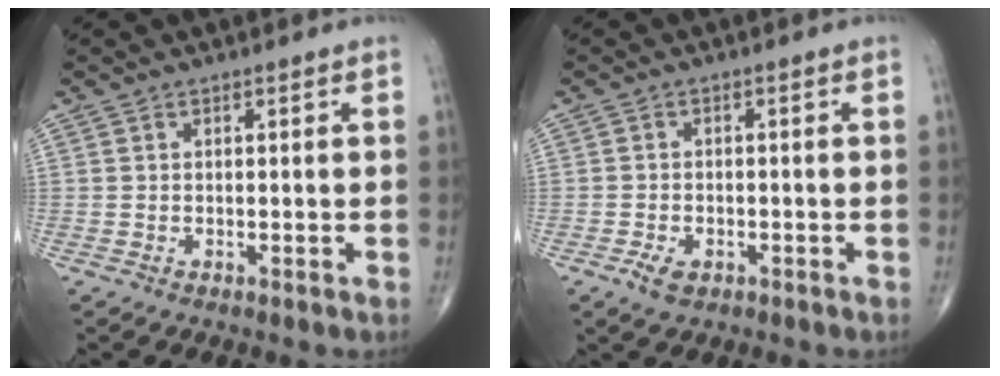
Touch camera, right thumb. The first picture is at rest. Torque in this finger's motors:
{"motor_torque": [-0.44, 0.05, 0.00, -0.02, 0.12]}